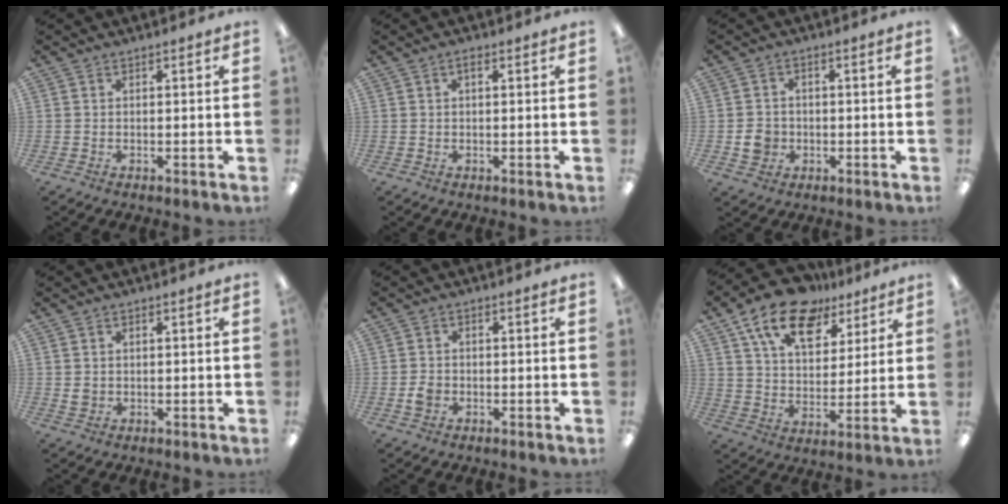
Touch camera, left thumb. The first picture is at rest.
{"total": 0.9, "force": [0.4, 0.4, 0.7], "torque": [-0.017, 0.003, 0.007]}
{"total": 4.5, "force": [-1.1, 4.1, 1.5], "torque": [-0.023, 0.002, -0.019]}
{"total": 1.5, "force": [0.3, 1.4, 0.4], "torque": [-0.001, 0.001, 0.002]}
{"total": 2.5, "force": [-0.9, 2.2, 0.9], "torque": [-0.015, 0.004, -0.016]}
{"total": 16.4, "force": [10.5, 9.3, 8.5], "torque": [-0.142, -0.053, 0.188]}